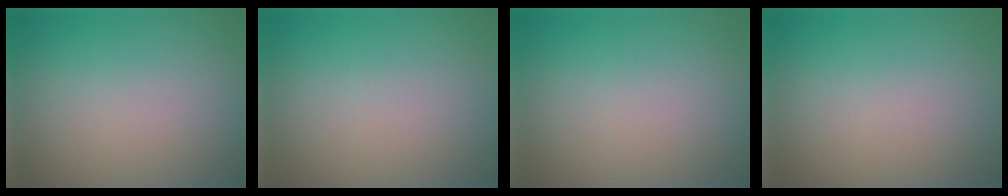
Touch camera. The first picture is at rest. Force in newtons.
{"total": 0.0}
{"total": 0.0}
{"total": 0.0}